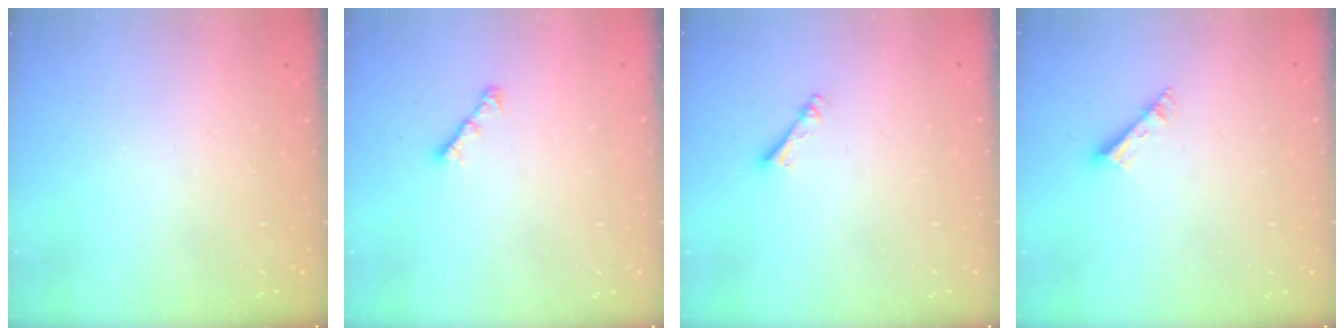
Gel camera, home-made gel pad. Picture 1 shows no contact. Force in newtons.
{"total": 3.0, "press": 2.9, "slide": 0.7}
{"total": 2.5, "press": 2.4, "slide": 0.5}
{"total": 4.1, "press": 4.1, "slide": 0.2}